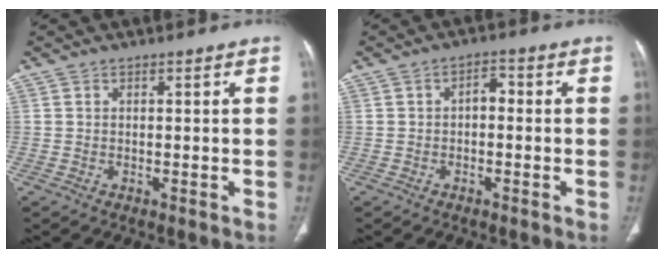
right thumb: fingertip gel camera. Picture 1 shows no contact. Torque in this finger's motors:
{"motor_torque": [0.26, 0.86, 0.30, -0.07, -0.01]}